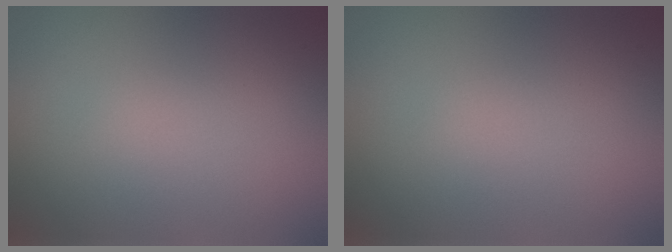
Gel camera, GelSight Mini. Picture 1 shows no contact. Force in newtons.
{"total": 0.0}